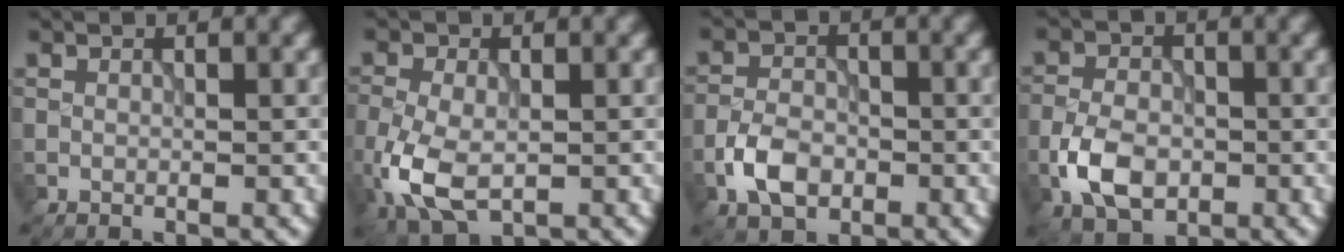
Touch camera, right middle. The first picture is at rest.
{"total": 5.8, "force": [-1.6, 3.4, 4.4], "torque": [-0.108, -0.012, -0.031]}
{"total": 3.9, "force": [-1.7, 2.5, 2.4], "torque": [-0.048, 0.000, -0.037]}
{"total": 5.0, "force": [-1.8, 3.2, 3.3], "torque": [-0.068, -0.003, -0.039]}